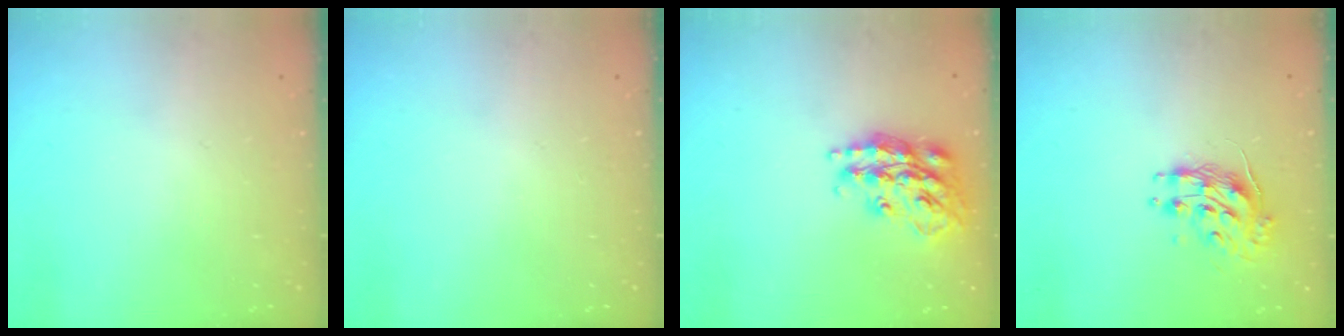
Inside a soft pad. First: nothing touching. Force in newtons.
{"total": 0.0}
{"total": 19.2, "press": 19.2, "slide": 1.3}
{"total": 9.3, "press": 9.3, "slide": 0.5}